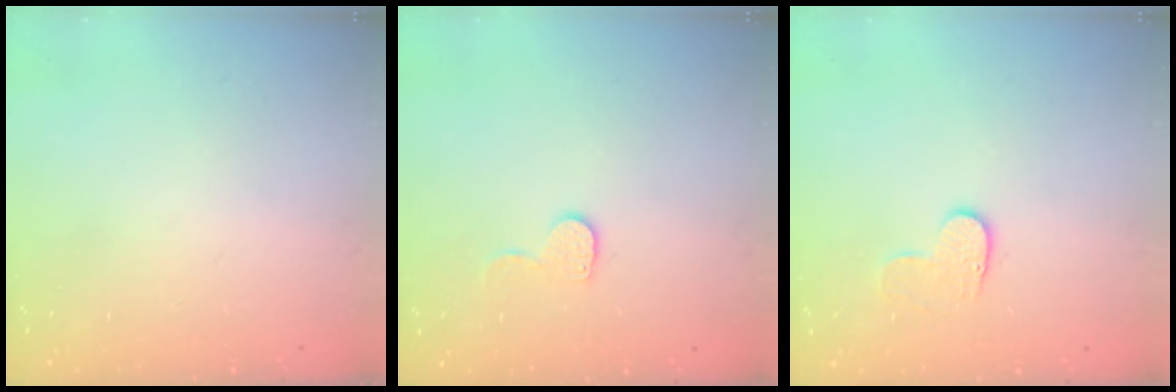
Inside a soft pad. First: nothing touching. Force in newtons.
{"total": 6.8, "press": 6.7, "slide": 0.6}
{"total": 5.1, "press": 5.1, "slide": 0.5}